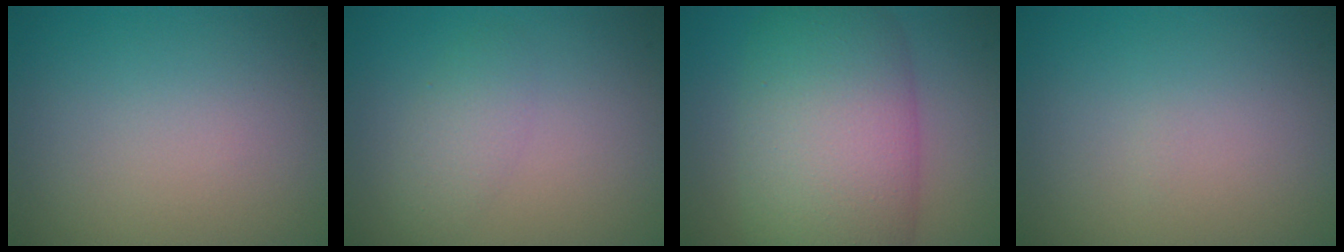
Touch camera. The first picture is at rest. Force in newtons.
{"total": 1.9, "press": 1.9, "slide": 0.1}
{"total": 11.3, "press": 11.3, "slide": 0.3}
{"total": 0.0}